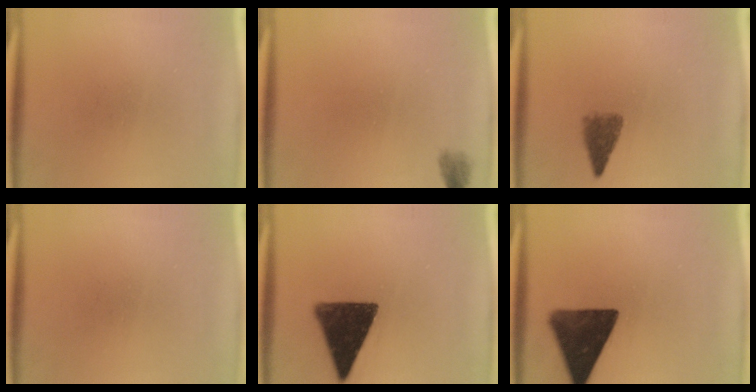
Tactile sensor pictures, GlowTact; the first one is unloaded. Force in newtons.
{"total": 1.3}
{"total": 3.4}
{"total": 0.0}
{"total": 14.3}
{"total": 13.7}